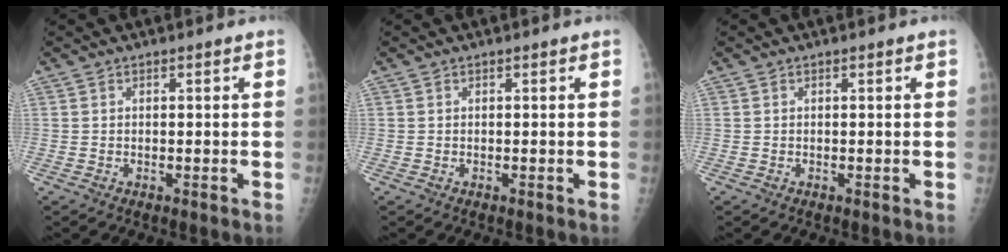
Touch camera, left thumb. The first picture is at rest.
{"total": 0.0}
{"total": 0.0}